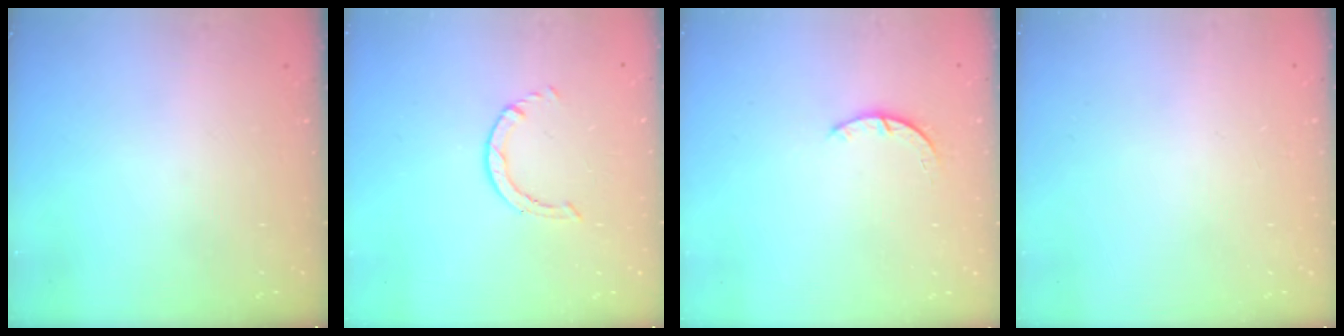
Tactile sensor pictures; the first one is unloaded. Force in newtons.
{"total": 0.6, "press": 0.6, "slide": 0.1}
{"total": 2.4, "press": 2.4, "slide": 0.3}
{"total": 2.5, "press": 2.5, "slide": 0.2}